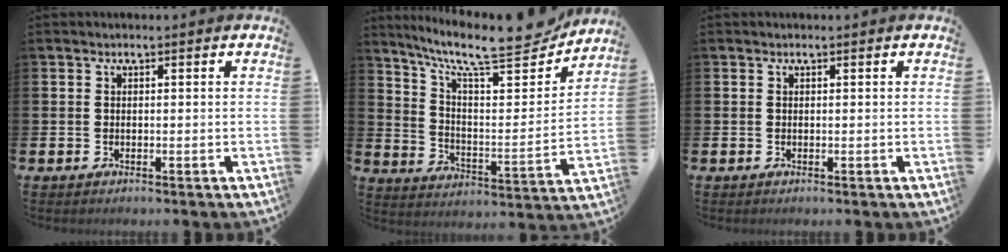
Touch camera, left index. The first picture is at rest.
{"total": 11.1, "force": [9.5, 2.4, 5.2], "torque": [-0.114, -0.075, 0.153]}
{"total": 0.0}